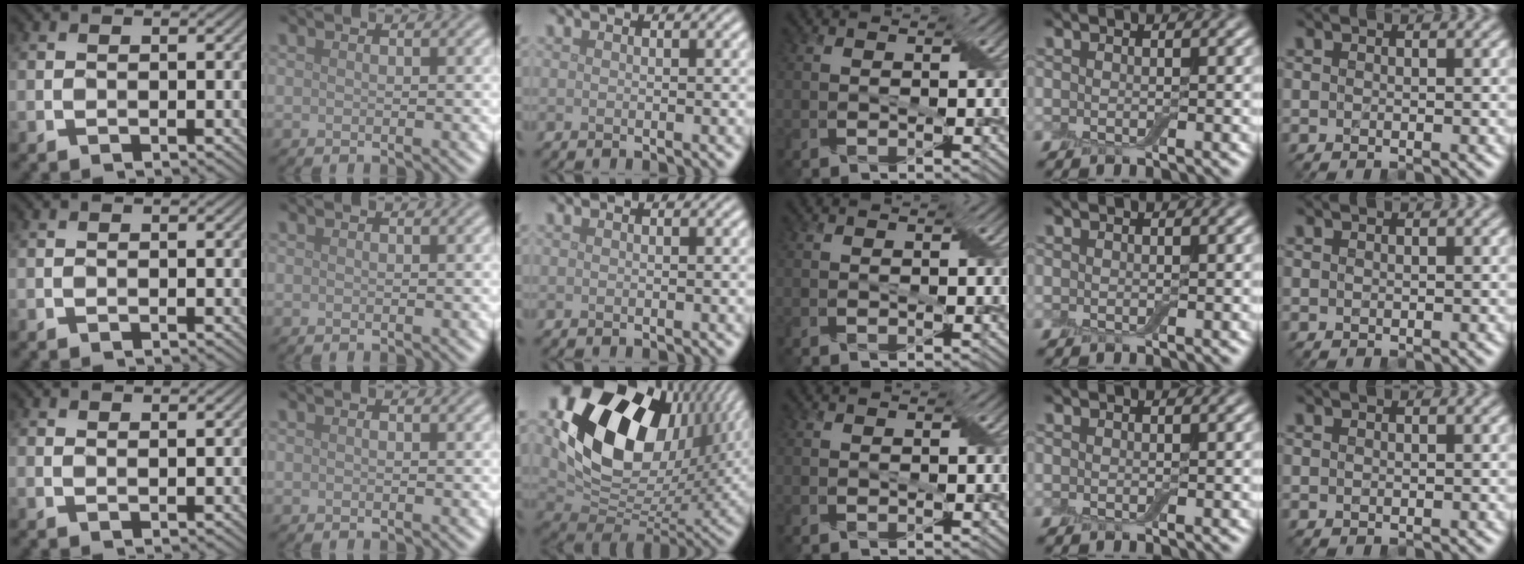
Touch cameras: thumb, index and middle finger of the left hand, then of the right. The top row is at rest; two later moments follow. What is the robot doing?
{"motion": "wrap", "object": "cling film"}